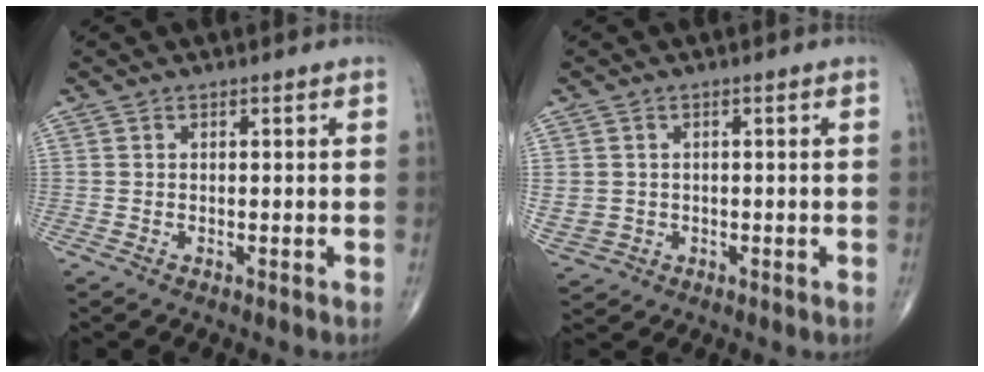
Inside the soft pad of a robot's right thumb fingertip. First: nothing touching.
{"total": 5.9, "force": [-0.5, 5.5, 2.2], "torque": [-0.056, 0.006, 0.010]}